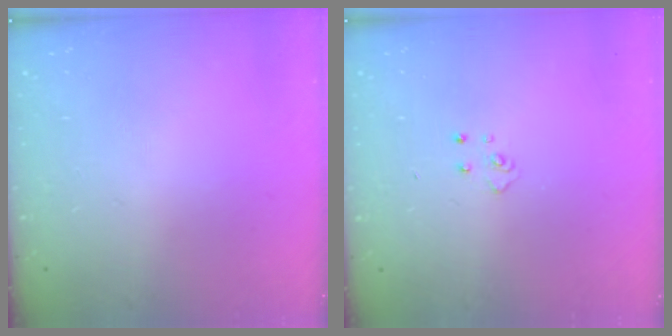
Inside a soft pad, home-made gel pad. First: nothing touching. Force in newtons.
{"total": 3.3, "press": 3.3, "slide": 0.4}